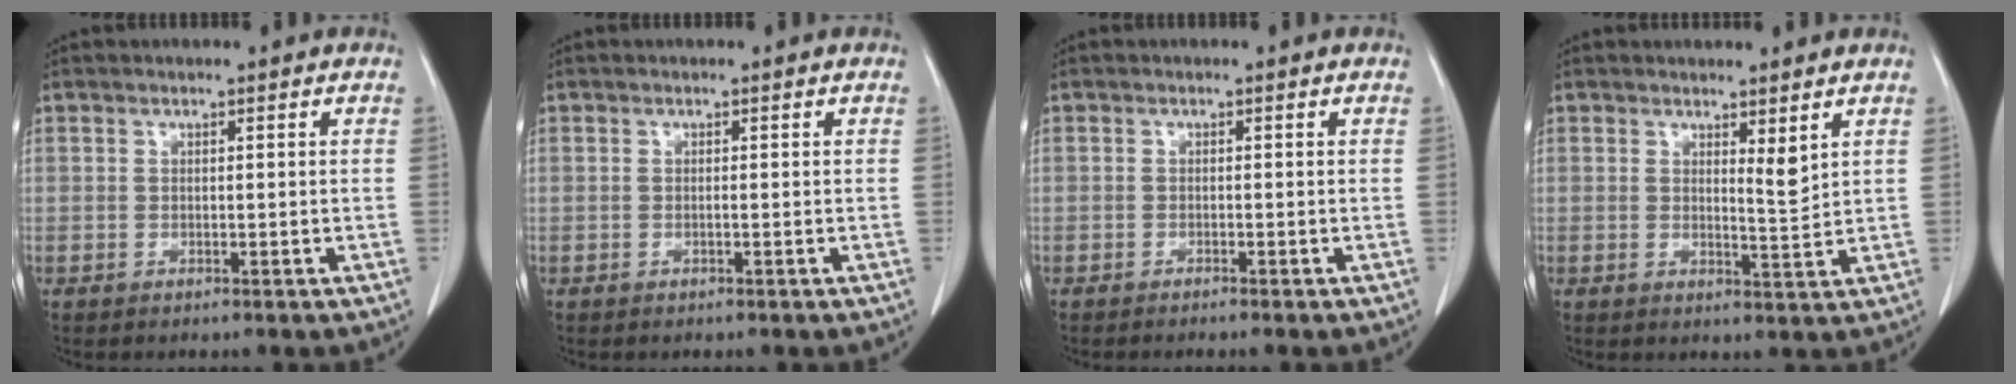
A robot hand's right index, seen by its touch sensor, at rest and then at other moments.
{"total": 0.0}
{"total": 1.6, "force": [-1.4, -0.3, 0.8], "torque": [-0.008, 0.003, -0.019]}
{"total": 2.8, "force": [1.7, 0.3, 2.2], "torque": [-0.039, -0.014, 0.031]}